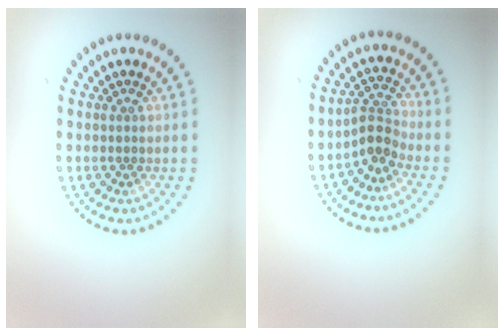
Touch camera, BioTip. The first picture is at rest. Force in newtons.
{"total": 2.5, "press": 1.8, "slide": 1.8}